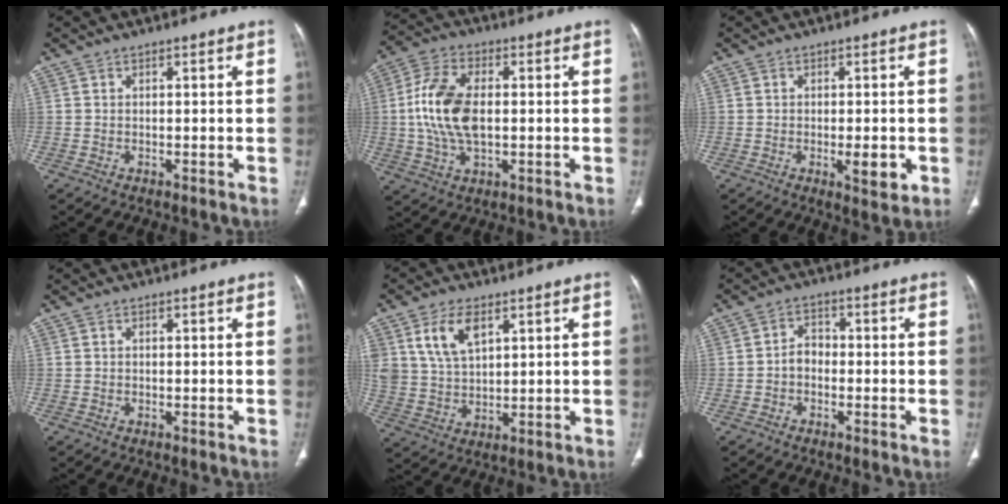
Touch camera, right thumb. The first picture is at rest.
{"total": 13.0, "force": [0.3, 7.3, 10.8], "torque": [-0.221, 0.011, 0.005]}
{"total": 4.7, "force": [-1.2, 1.6, 4.2], "torque": [-0.052, -0.006, -0.012]}
{"total": 0.0}
{"total": 9.0, "force": [4.3, 5.2, 6.0], "torque": [-0.103, -0.015, 0.091]}
{"total": 3.2, "force": [-0.9, 2.4, 1.9], "torque": [-0.016, 0.018, -0.025]}